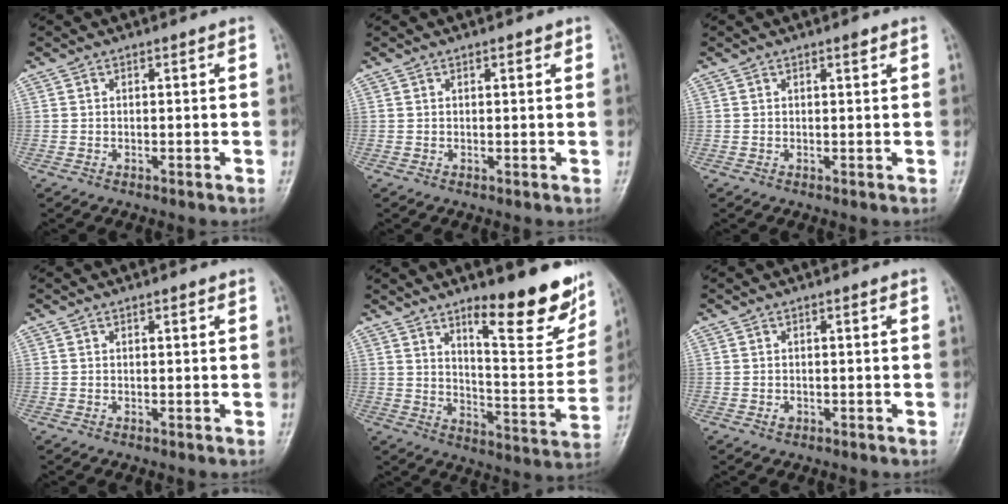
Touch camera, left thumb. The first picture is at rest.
{"total": 1.1, "force": [0.7, 0.5, 0.8], "torque": [-0.007, -0.001, 0.007]}
{"total": 1.1, "force": [0.7, 0.3, 0.8], "torque": [-0.012, -0.003, 0.011]}
{"total": 0.7, "force": [0.4, 0.2, 0.5], "torque": [-0.009, -0.001, 0.005]}
{"total": 18.7, "force": [11.9, 5.2, 13.5], "torque": [-0.134, -0.084, 0.177]}
{"total": 0.9, "force": [-0.2, 0.7, 0.5], "torque": [-0.003, 0.000, -0.003]}